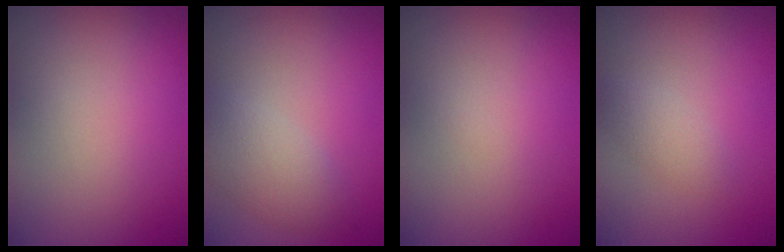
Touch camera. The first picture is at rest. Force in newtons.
{"total": 3.2, "press": 3.1, "slide": 0.2}
{"total": 0.0}
{"total": 1.3, "press": 1.3, "slide": 0.0}